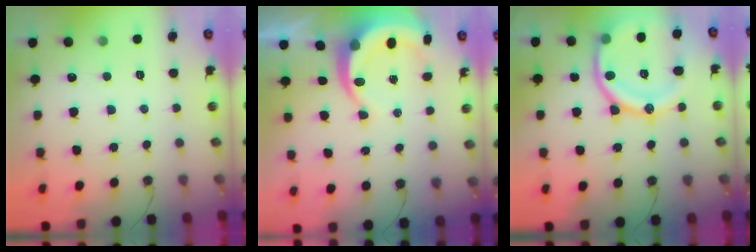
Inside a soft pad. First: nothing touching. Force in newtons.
{"total": 7.1, "press": 7.0, "slide": 0.9}
{"total": 20.0, "press": 19.9, "slide": 2.0}